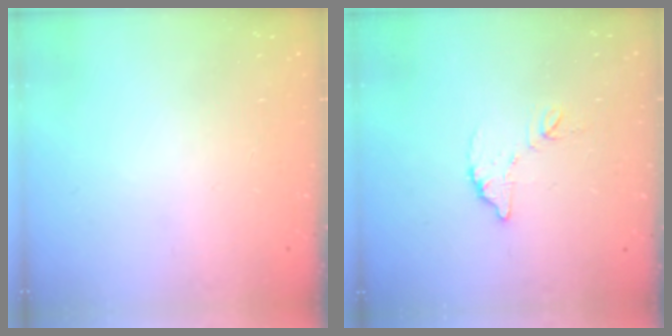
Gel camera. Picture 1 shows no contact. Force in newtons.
{"total": 8.4, "press": 8.4, "slide": 0.6}